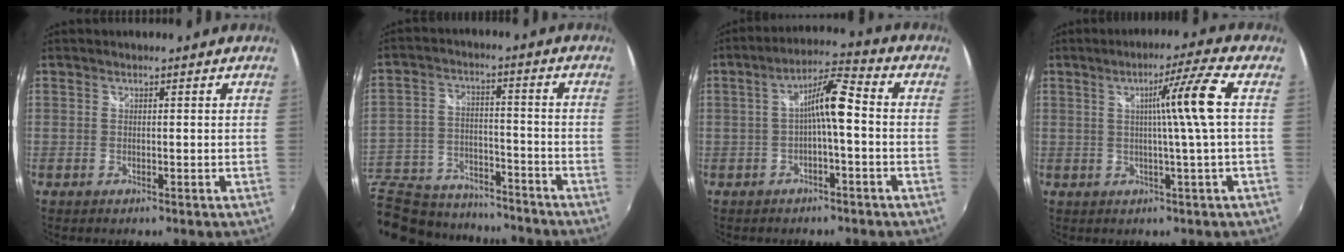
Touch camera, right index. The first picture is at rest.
{"total": 22.9, "force": [-15.8, 12.6, 10.8], "torque": [-0.276, -0.017, -0.229]}
{"total": 6.8, "force": [-1.1, 0.9, 6.7], "torque": [-0.131, 0.018, -0.019]}
{"total": 7.9, "force": [0.8, -2.1, 7.6], "torque": [-0.114, 0.007, 0.013]}